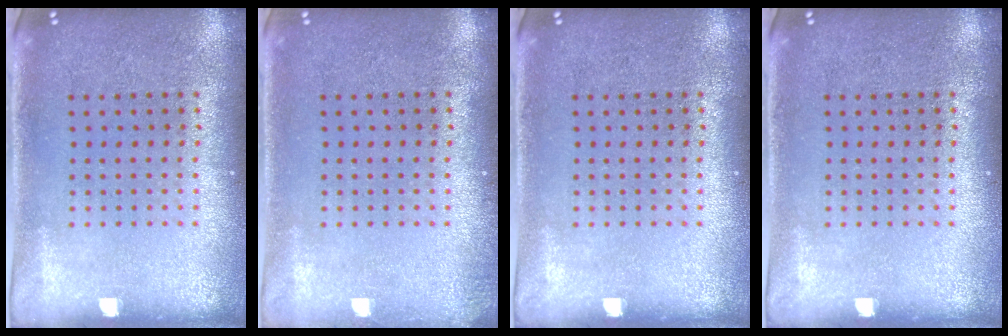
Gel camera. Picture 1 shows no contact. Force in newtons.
{"total": 0.7, "press": 0.7, "slide": 0.2}
{"total": 0.0}
{"total": 0.0}